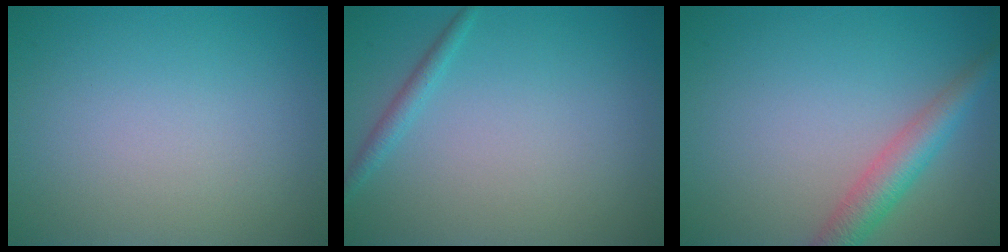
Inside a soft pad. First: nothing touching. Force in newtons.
{"total": 1.2, "press": 1.2, "slide": 0.0}
{"total": 3.7, "press": 3.7, "slide": 0.2}